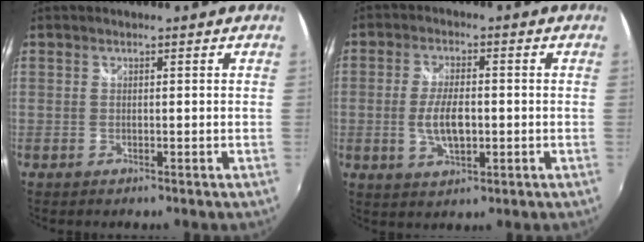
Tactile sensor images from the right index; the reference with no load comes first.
{"total": 7.1, "force": [-1.0, 3.1, 6.3], "torque": [-0.125, -0.004, -0.015]}